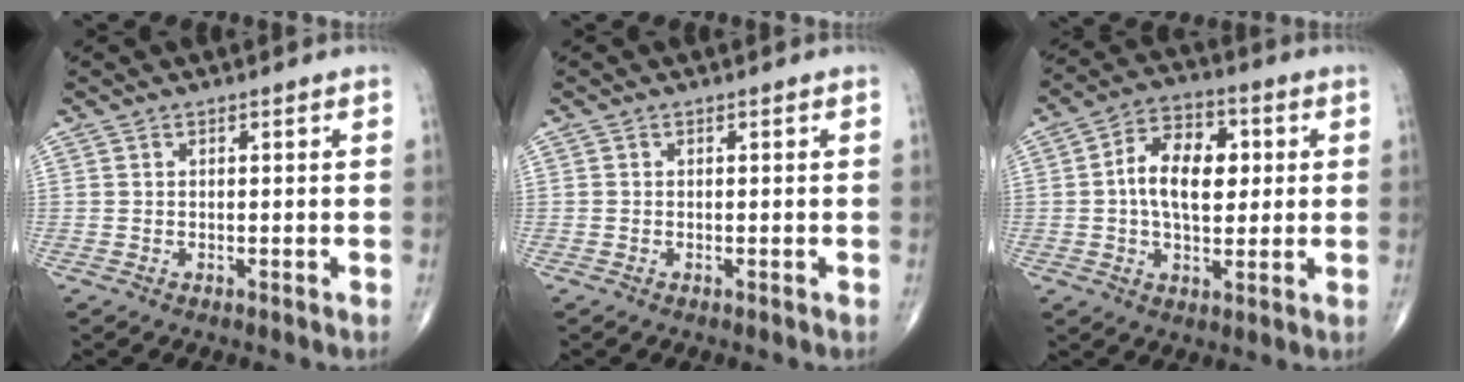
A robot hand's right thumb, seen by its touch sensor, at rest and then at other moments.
{"total": 0.0}
{"total": 12.0, "force": [1.2, 7.2, 9.5], "torque": [-0.142, 0.013, 0.013]}